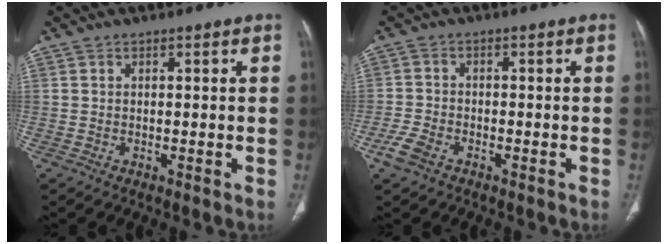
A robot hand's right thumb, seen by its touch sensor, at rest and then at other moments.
{"total": 4.3, "force": [-2.6, 2.4, 2.5], "torque": [-0.063, 0.007, -0.050]}